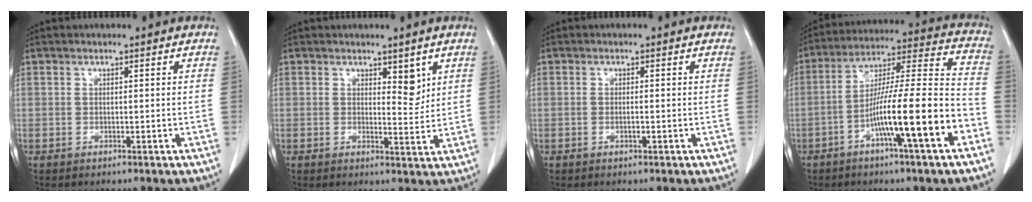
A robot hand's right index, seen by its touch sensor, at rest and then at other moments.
{"total": 3.3, "force": [1.9, 1.4, 2.4], "torque": [-0.029, -0.012, 0.030]}
{"total": 0.7, "force": [-0.2, 0.1, 0.6], "torque": [-0.013, 0.000, -0.002]}
{"total": 16.2, "force": [-6.7, 0.2, 14.8], "torque": [-0.246, 0.007, -0.113]}